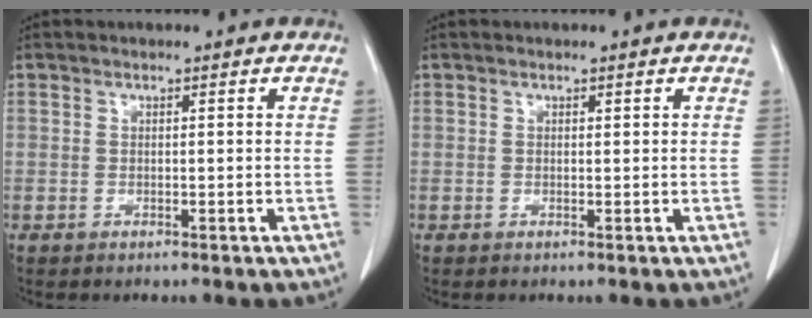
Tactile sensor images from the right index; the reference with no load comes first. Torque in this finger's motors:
{"motor_torque": [-0.14, 0.19, -0.02, 0.00]}